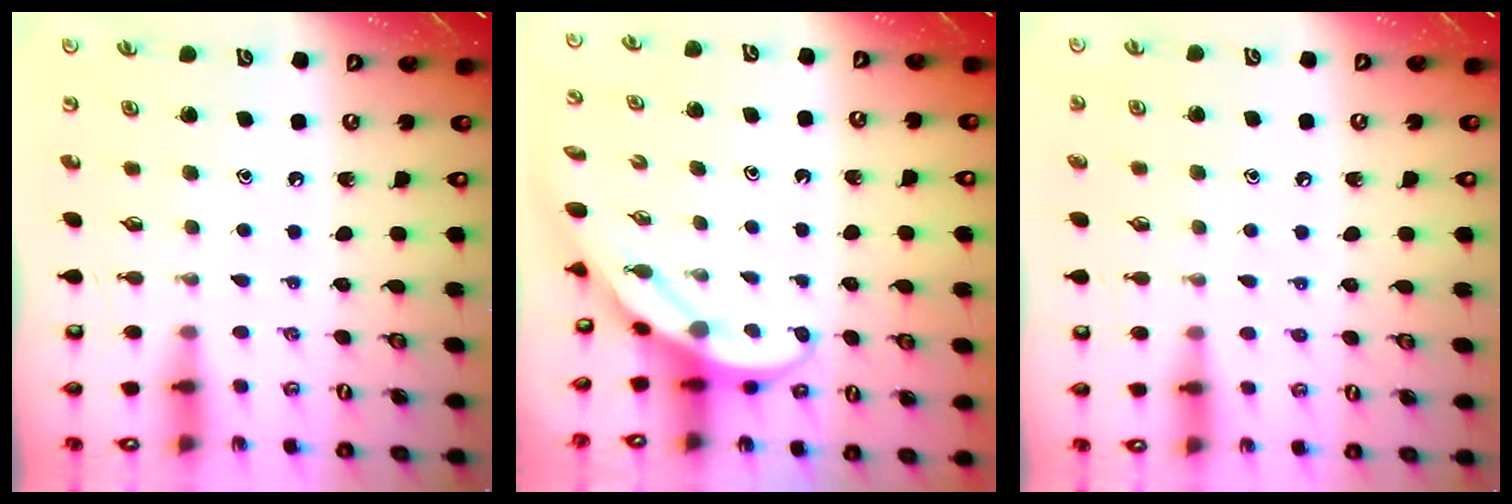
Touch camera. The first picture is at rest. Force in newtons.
{"total": 3.9, "press": 3.9, "slide": 0.4}
{"total": 4.2, "press": 4.0, "slide": 1.0}